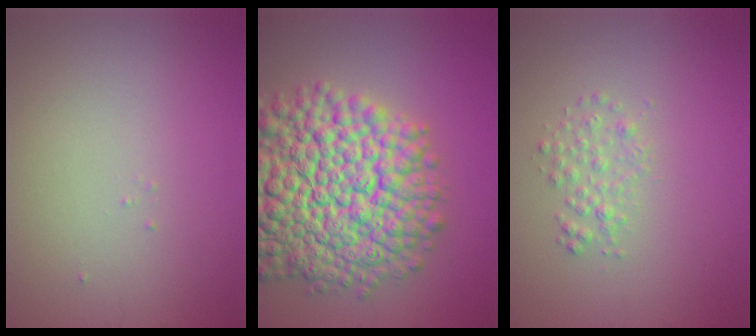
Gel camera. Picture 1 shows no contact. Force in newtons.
{"total": 14.5, "press": 14.5, "slide": 0.5}
{"total": 1.6, "press": 1.6, "slide": 0.1}